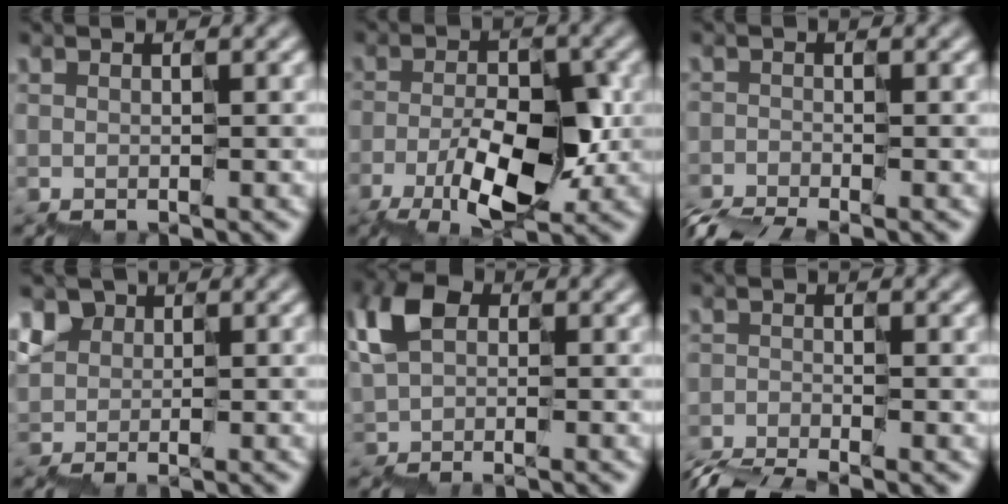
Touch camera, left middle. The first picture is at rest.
{"total": 6.0, "force": [-2.3, 2.7, 4.8], "torque": [-0.080, 0.007, -0.040]}
{"total": 3.9, "force": [-3.8, 0.4, 0.7], "torque": [-0.013, -0.018, -0.068]}
{"total": 2.1, "force": [0.5, 2.0, 0.5], "torque": [-0.003, 0.008, 0.003]}
{"total": 4.7, "force": [0.1, 3.2, 3.3], "torque": [-0.064, 0.012, -0.011]}
{"total": 4.9, "force": [-4.8, 0.5, 0.8], "torque": [-0.016, -0.021, -0.087]}